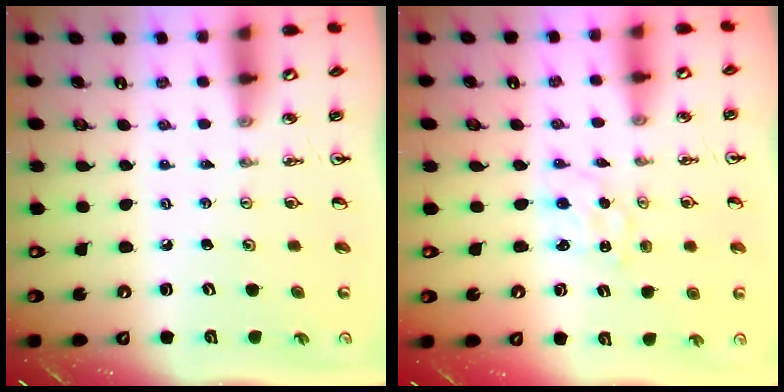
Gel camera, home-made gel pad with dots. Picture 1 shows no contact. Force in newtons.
{"total": 0.6, "press": 0.4, "slide": 0.4}